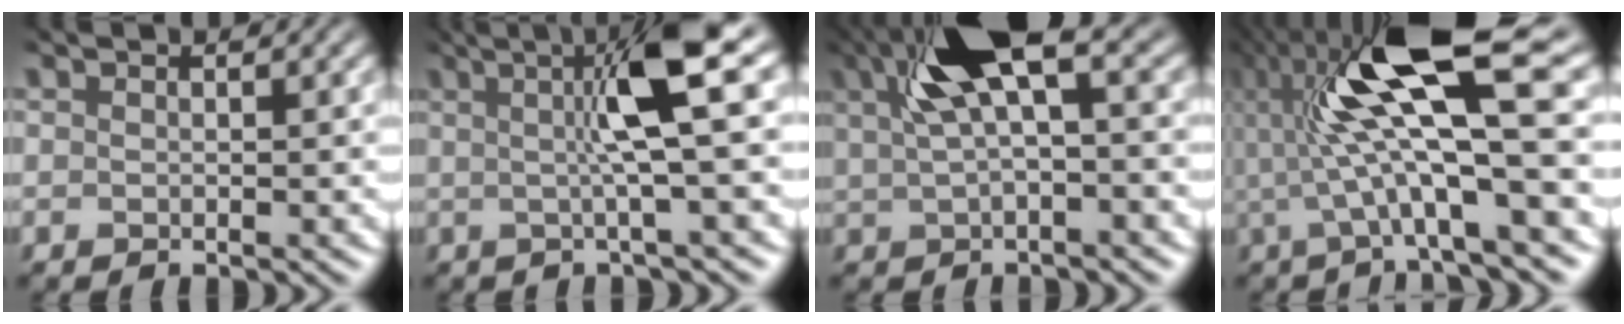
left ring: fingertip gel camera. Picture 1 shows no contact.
{"total": 4.9, "force": [0.5, 0.0, 4.8], "torque": [-0.095, 0.003, 0.013]}
{"total": 6.1, "force": [2.4, 2.0, 5.2], "torque": [-0.116, 0.010, 0.047]}
{"total": 10.7, "force": [0.8, 2.4, 10.4], "torque": [-0.200, 0.008, 0.022]}